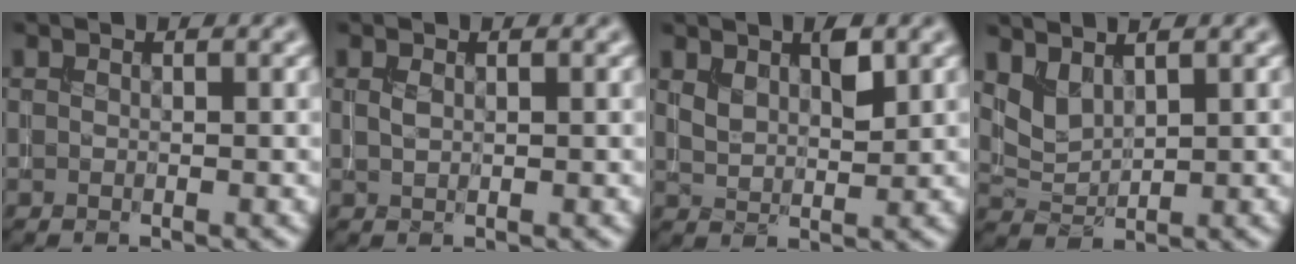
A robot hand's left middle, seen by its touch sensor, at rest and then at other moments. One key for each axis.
{"total": 0.8, "fx": 0.3, "fy": 0.3, "fz": 0.6, "tx": -0.016, "ty": 0.001, "tz": 0.007}
{"total": 2.8, "fx": 1.4, "fy": 1.4, "fz": 2.0, "tx": -0.042, "ty": -0.002, "tz": 0.030}
{"total": 2.3, "fx": 1.8, "fy": 0.9, "fz": 1.1, "tx": -0.028, "ty": -0.008, "tz": 0.045}